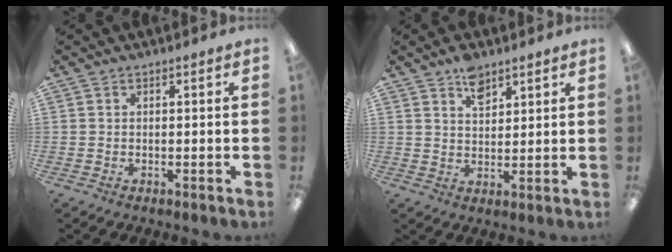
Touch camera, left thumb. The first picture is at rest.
{"total": 5.5, "force": [3.9, 2.8, 2.7], "torque": [-0.030, -0.021, 0.066]}